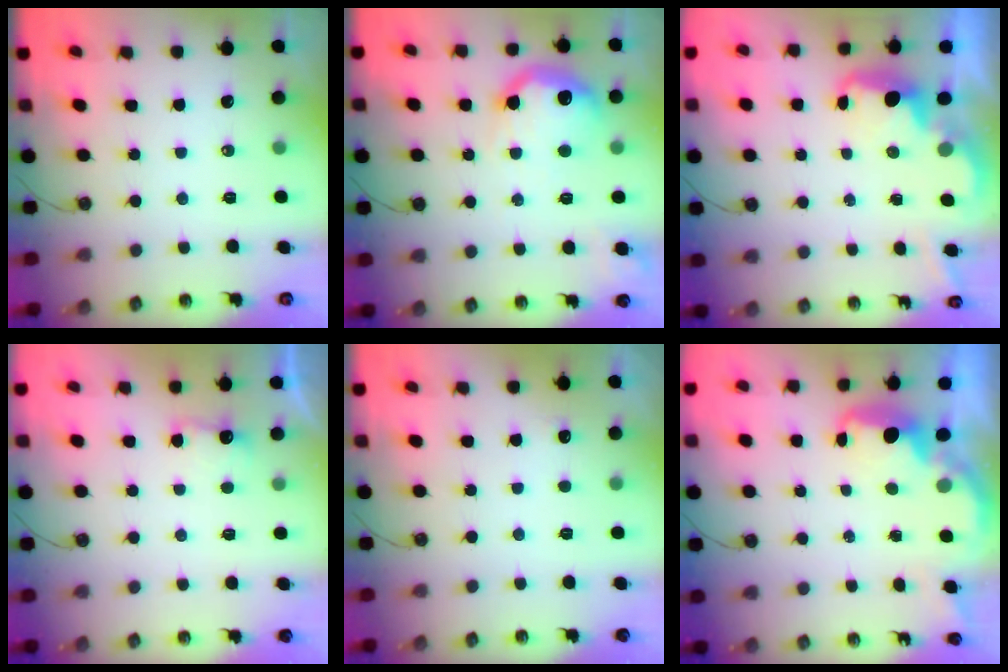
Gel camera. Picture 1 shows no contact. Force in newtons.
{"total": 17.3, "press": 17.2, "slide": 1.3}
{"total": 2.6, "press": 2.6, "slide": 0.5}
{"total": 3.6, "press": 3.5, "slide": 0.8}
{"total": 3.9, "press": 3.7, "slide": 1.3}
{"total": 2.9, "press": 2.9, "slide": 0.5}